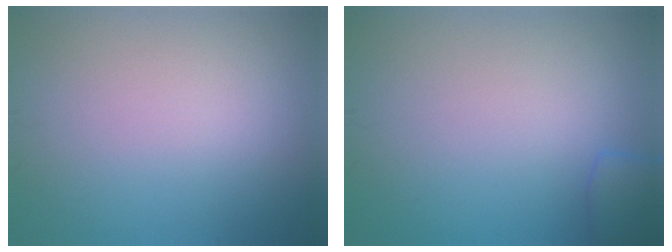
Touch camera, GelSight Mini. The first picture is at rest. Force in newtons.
{"total": 1.9, "press": 1.9, "slide": 0.2}